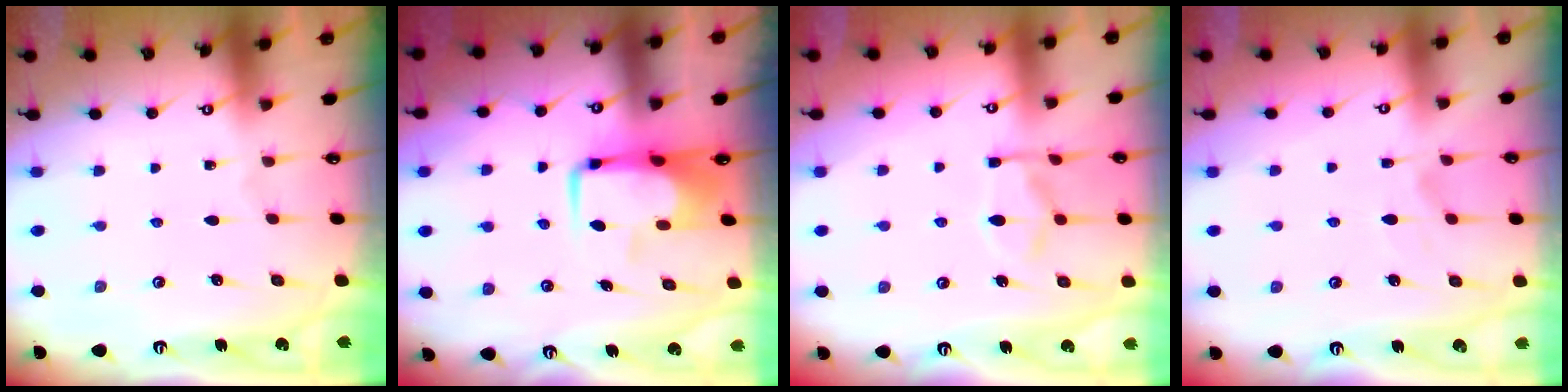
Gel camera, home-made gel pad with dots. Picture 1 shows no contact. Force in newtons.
{"total": 7.3, "press": 7.1, "slide": 1.4}
{"total": 10.1, "press": 10.0, "slide": 1.3}
{"total": 1.5, "press": 1.0, "slide": 1.1}